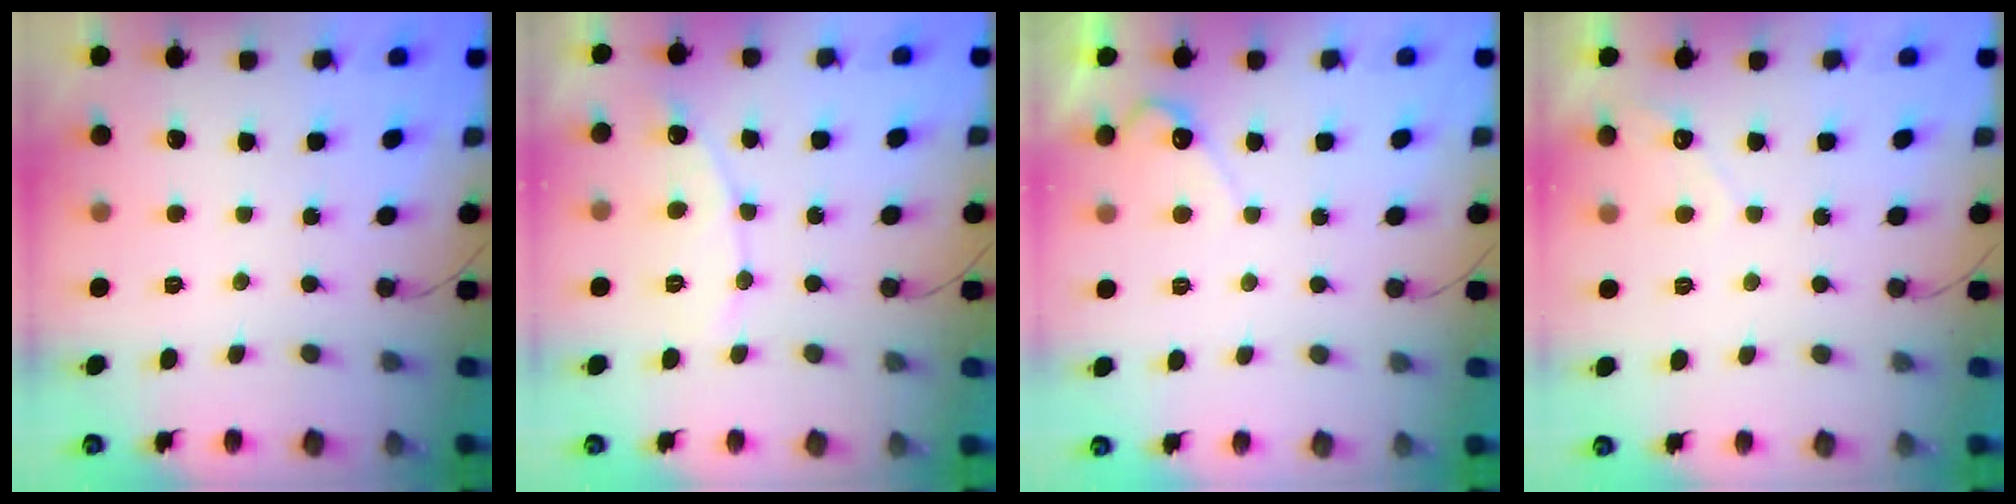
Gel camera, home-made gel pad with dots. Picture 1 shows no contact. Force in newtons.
{"total": 7.6, "press": 7.6, "slide": 0.6}
{"total": 4.9, "press": 4.8, "slide": 0.4}
{"total": 2.5, "press": 2.5, "slide": 0.1}